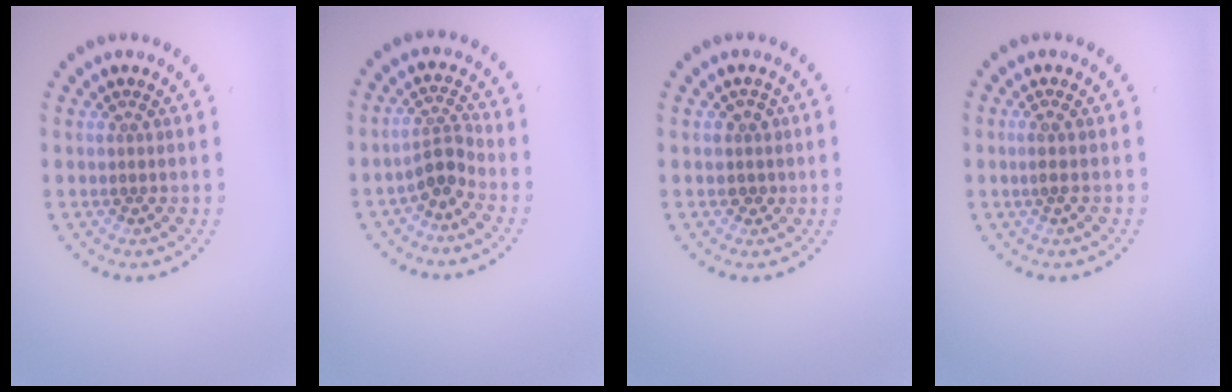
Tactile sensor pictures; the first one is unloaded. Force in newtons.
{"total": 2.4, "press": 1.7, "slide": 1.7}
{"total": 1.3, "press": 1.1, "slide": 0.7}
{"total": 0.6, "press": 0.3, "slide": 0.5}